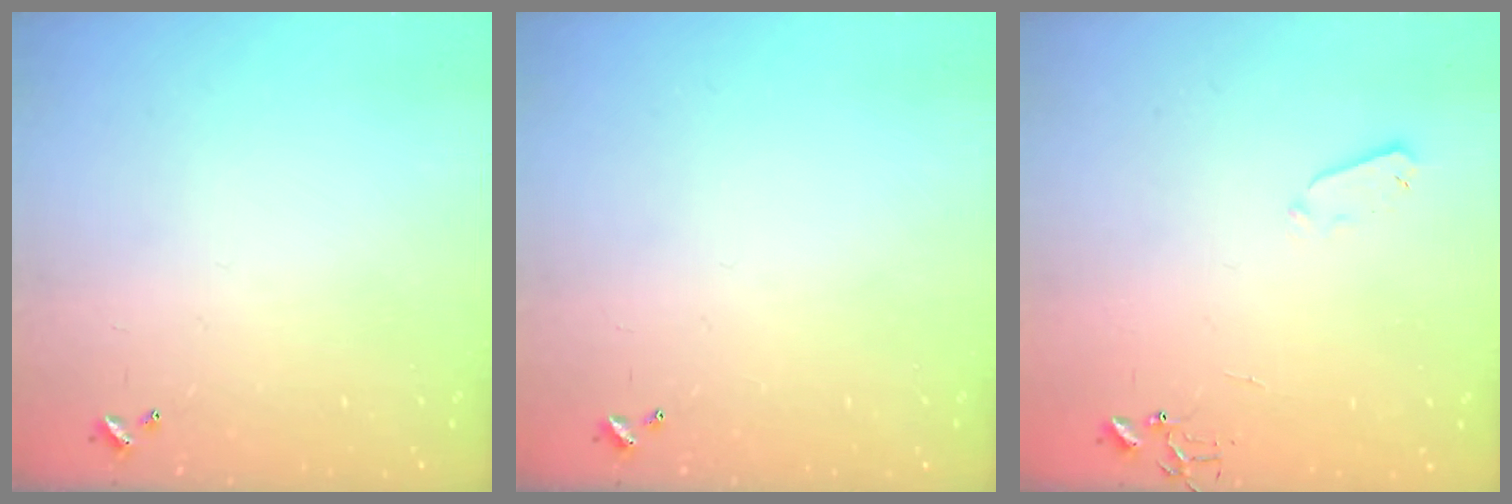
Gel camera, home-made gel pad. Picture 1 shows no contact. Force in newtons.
{"total": 0.0}
{"total": 3.3, "press": 3.2, "slide": 0.7}